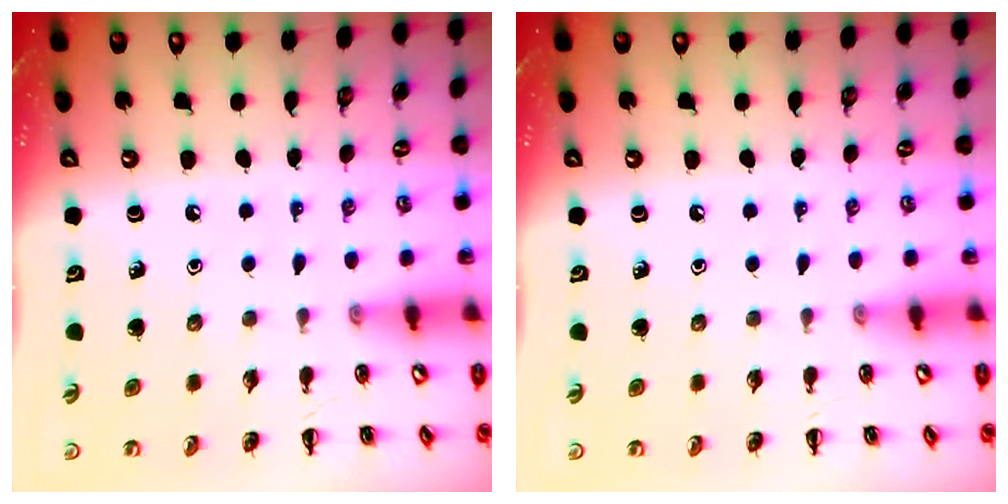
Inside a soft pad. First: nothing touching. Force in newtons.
{"total": 0.0}